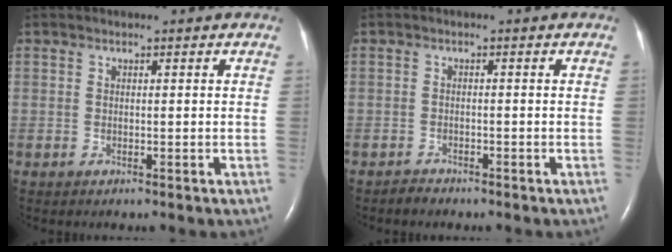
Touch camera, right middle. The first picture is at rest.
{"total": 1.1, "force": [-1.1, 0.3, 0.0], "torque": [-0.005, -0.001, -0.020]}